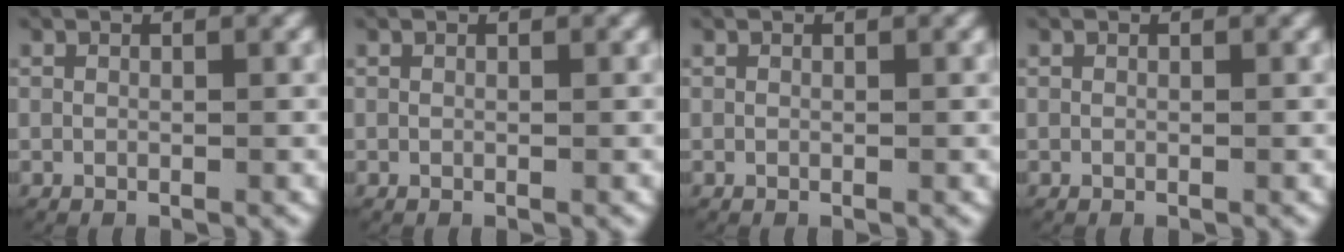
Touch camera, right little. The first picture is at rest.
{"total": 0.0}
{"total": 0.0}
{"total": 0.0}